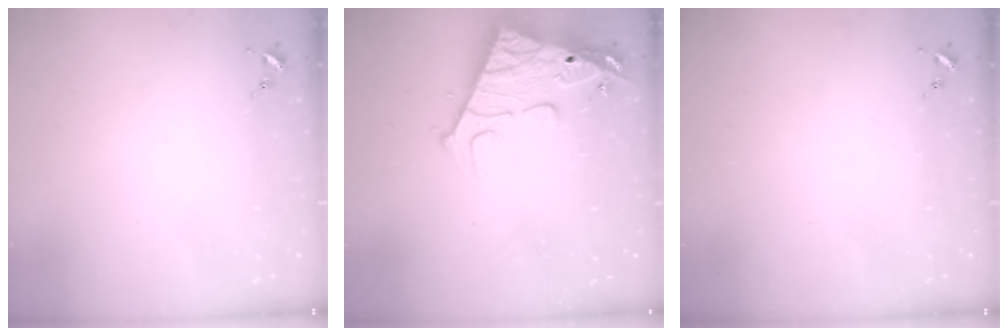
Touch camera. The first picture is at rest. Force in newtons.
{"total": 15.6, "press": 15.5, "slide": 1.5}
{"total": 0.0}